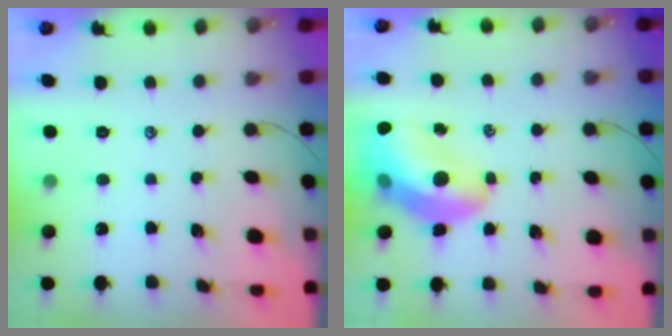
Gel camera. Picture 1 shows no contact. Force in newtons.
{"total": 14.2, "press": 13.7, "slide": 3.6}